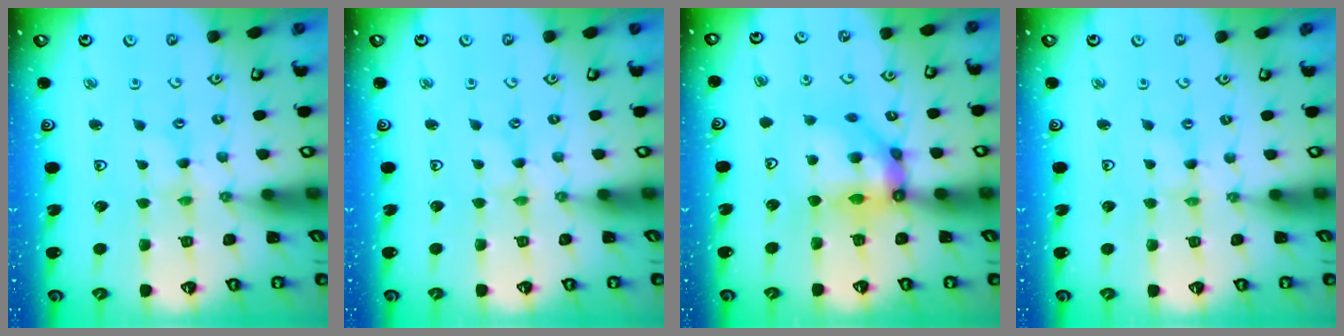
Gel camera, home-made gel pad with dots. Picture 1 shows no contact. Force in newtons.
{"total": 0.0}
{"total": 11.1, "press": 10.9, "slide": 1.8}
{"total": 0.0}